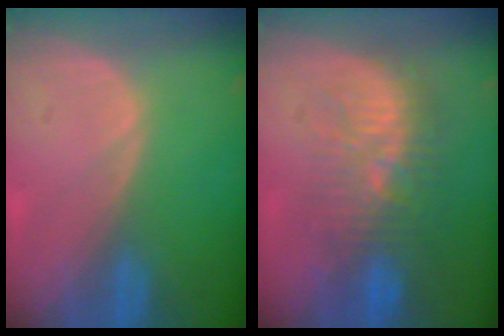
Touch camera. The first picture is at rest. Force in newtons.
{"total": 9.5, "press": 9.1, "slide": 2.8}